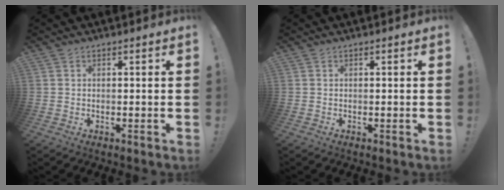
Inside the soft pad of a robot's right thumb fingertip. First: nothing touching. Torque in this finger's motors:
{"motor_torque": [0.00, 0.00, 0.00, 0.00, 0.00]}